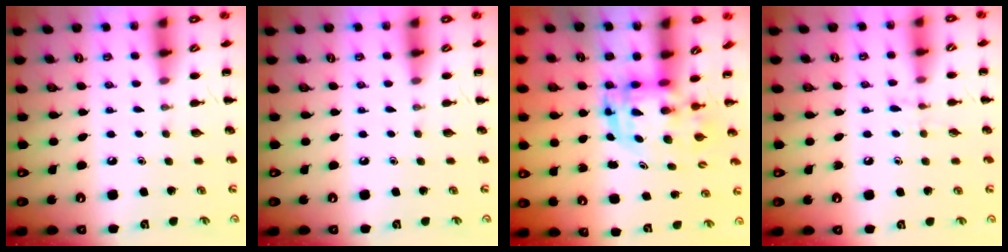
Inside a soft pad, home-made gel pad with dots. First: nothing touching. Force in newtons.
{"total": 0.0}
{"total": 3.5, "press": 3.4, "slide": 0.7}
{"total": 5.9, "press": 5.7, "slide": 1.5}